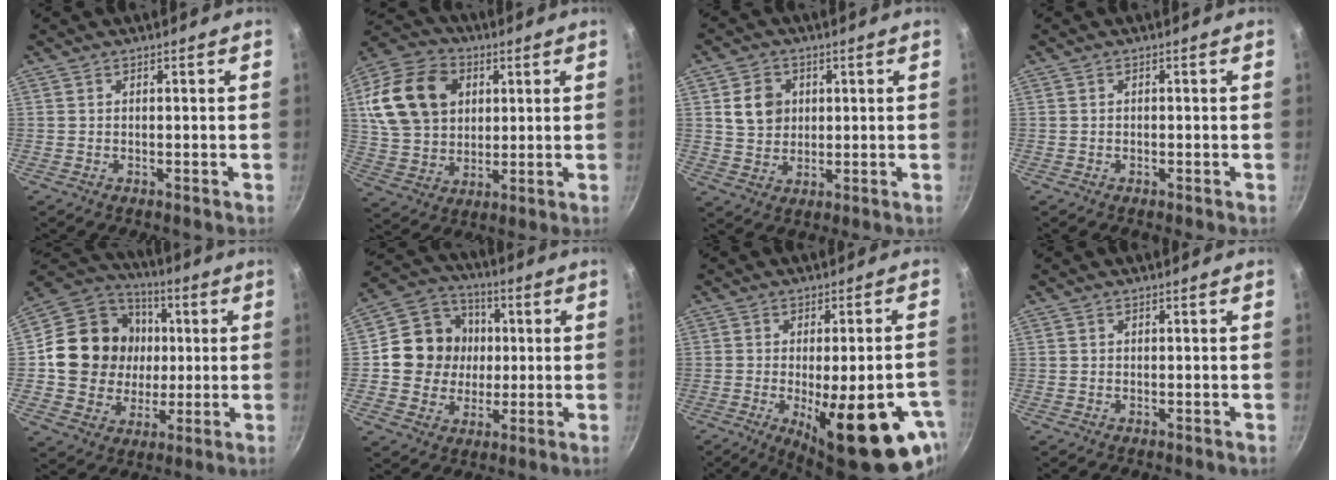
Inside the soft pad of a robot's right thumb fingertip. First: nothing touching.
{"total": 18.5, "force": [5.1, 13.9, 11.1], "torque": [-0.190, 0.004, 0.091]}
{"total": 7.1, "force": [1.7, 6.0, 3.3], "torque": [-0.034, -0.001, 0.031]}
{"total": 0.0}
{"total": 18.8, "force": [1.6, 16.8, 8.2], "torque": [-0.120, 0.018, 0.029]}
{"total": 13.6, "force": [0.9, 12.6, 5.1], "torque": [-0.057, 0.020, 0.006]}
{"total": 20.0, "force": [-7.4, 6.2, 17.5], "torque": [-0.211, 0.003, -0.087]}
{"total": 0.0}